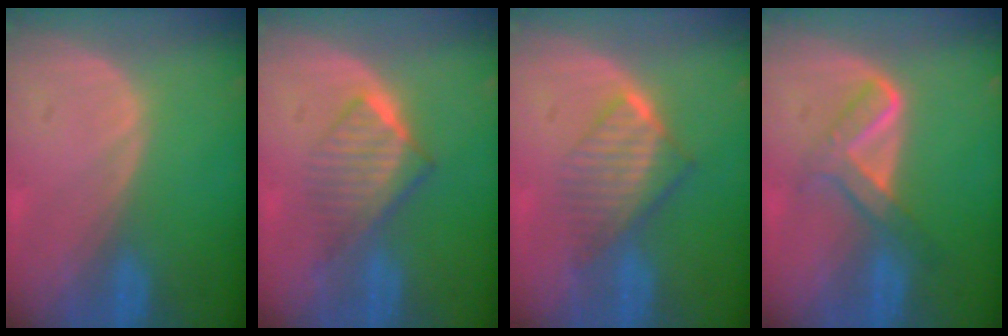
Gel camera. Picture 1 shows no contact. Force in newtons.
{"total": 6.5, "press": 5.7, "slide": 3.1}
{"total": 6.7, "press": 6.0, "slide": 2.9}
{"total": 5.3, "press": 5.2, "slide": 1.1}